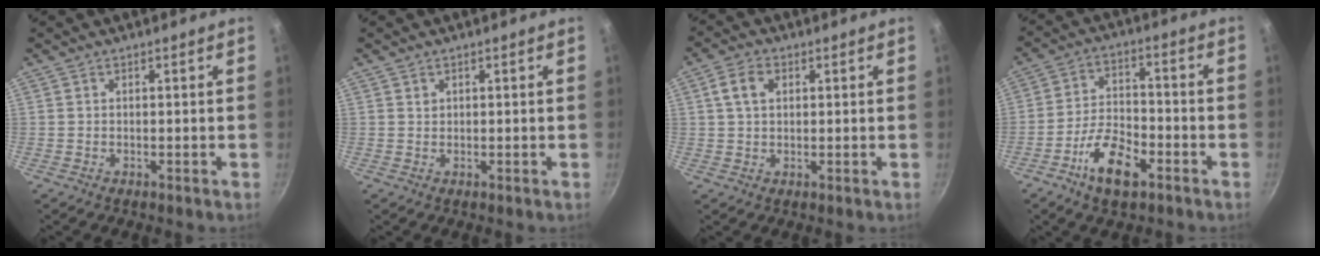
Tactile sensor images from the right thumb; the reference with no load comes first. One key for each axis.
{"total": 0.8, "fx": 0.4, "fy": 0.6, "fz": 0.2, "tx": -0.004, "ty": 0.001, "tz": 0.007}
{"total": 4.8, "fx": 1.4, "fy": 3.3, "fz": 3.1, "tx": -0.051, "ty": 0.007, "tz": 0.023}
{"total": 10.4, "fx": -5.5, "fy": 4.9, "fz": 7.4, "tx": -0.124, "ty": 0.035, "tz": -0.104}